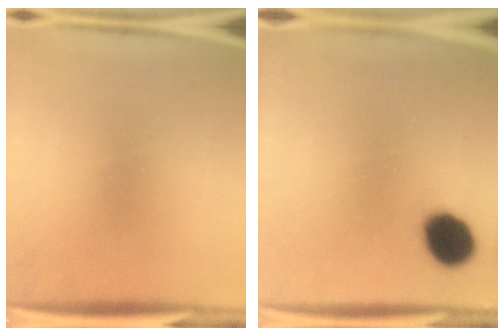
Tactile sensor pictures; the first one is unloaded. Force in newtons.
{"total": 11.4}